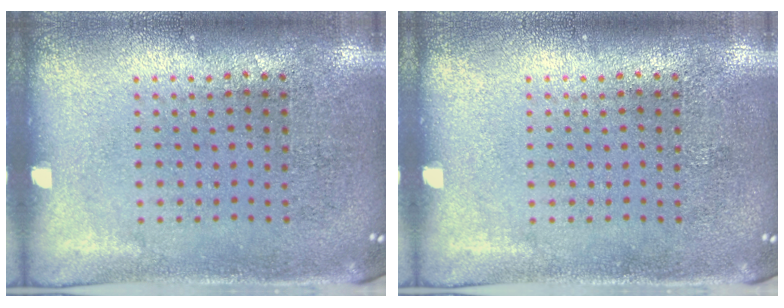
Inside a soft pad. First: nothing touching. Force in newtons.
{"total": 0.0}